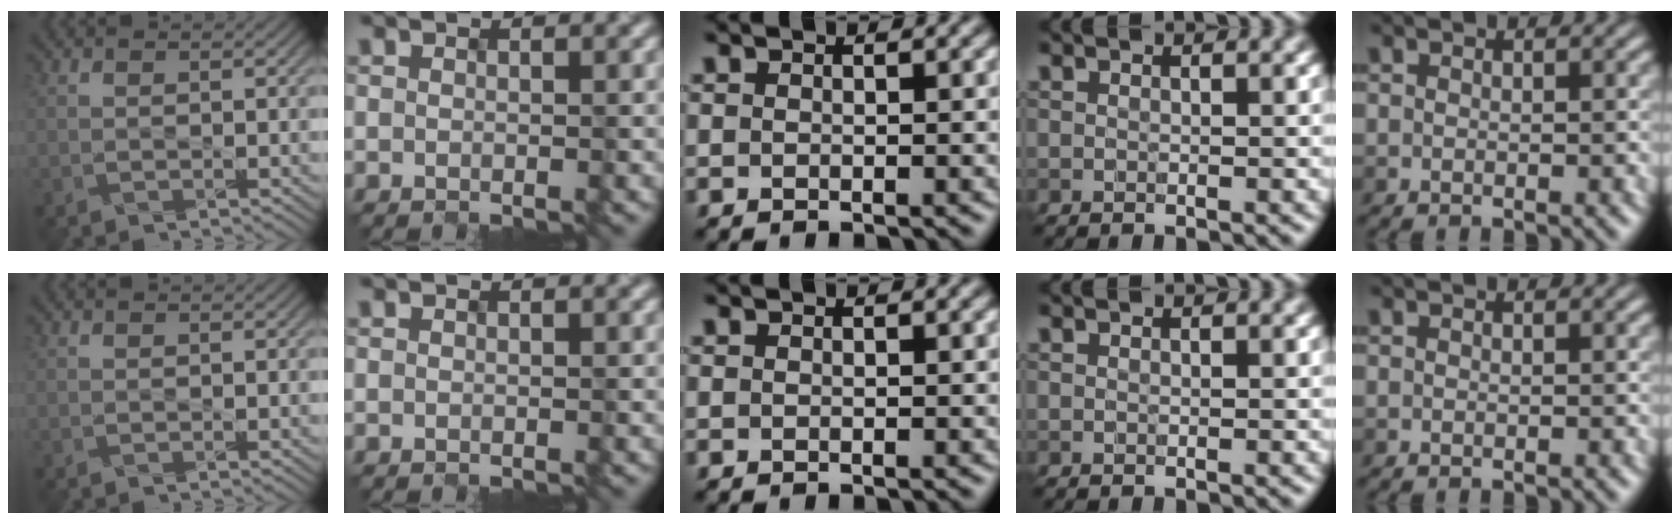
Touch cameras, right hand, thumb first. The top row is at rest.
{}